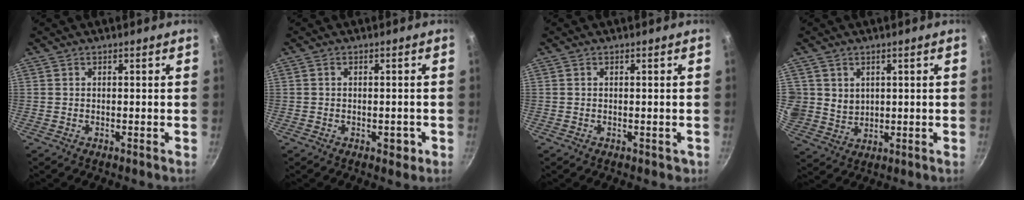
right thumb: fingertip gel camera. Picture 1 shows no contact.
{"total": 2.7, "force": [-0.9, 1.7, 1.8], "torque": [-0.006, 0.012, -0.009]}
{"total": 0.7, "force": [-0.2, 0.6, 0.4], "torque": [0.001, -0.001, -0.001]}
{"total": 5.4, "force": [2.1, 4.7, 1.7], "torque": [-0.011, -0.012, 0.047]}